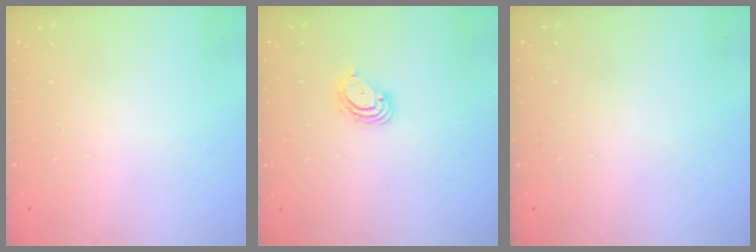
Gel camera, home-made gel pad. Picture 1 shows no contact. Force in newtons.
{"total": 5.0, "press": 4.9, "slide": 0.4}
{"total": 0.0}